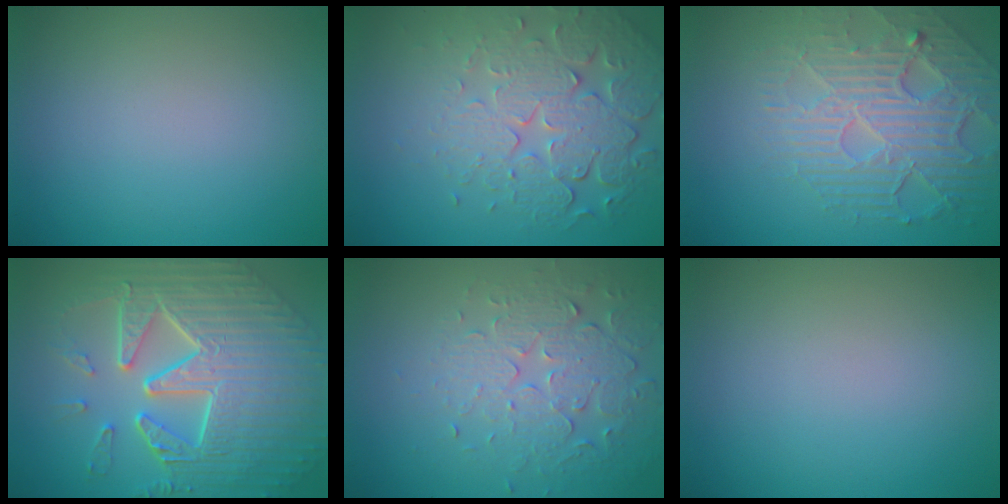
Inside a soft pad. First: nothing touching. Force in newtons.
{"total": 6.8, "press": 5.1, "slide": 4.5}
{"total": 6.9, "press": 5.0, "slide": 4.7}
{"total": 10.5, "press": 7.3, "slide": 7.5}
{"total": 4.7, "press": 3.4, "slide": 3.2}
{"total": 0.0}